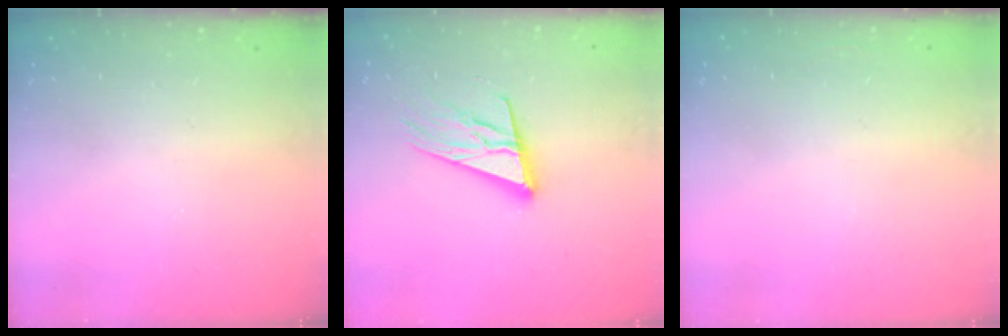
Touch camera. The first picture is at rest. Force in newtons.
{"total": 17.0, "press": 16.5, "slide": 4.2}
{"total": 1.8, "press": 1.7, "slide": 0.4}